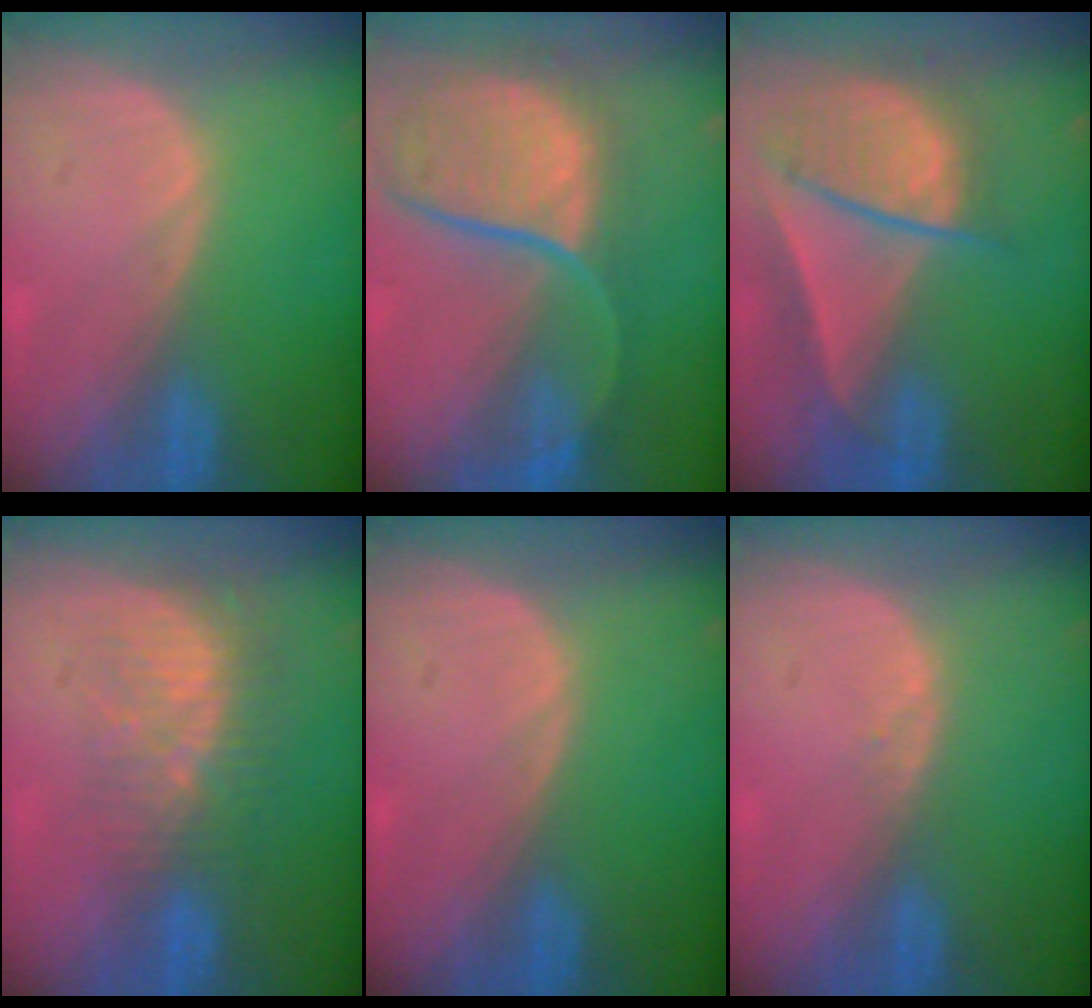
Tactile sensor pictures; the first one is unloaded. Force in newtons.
{"total": 12.1, "press": 9.9, "slide": 6.9}
{"total": 9.2, "press": 8.0, "slide": 4.4}
{"total": 8.6, "press": 7.4, "slide": 4.5}
{"total": 0.0}
{"total": 0.7, "press": 0.5, "slide": 0.5}